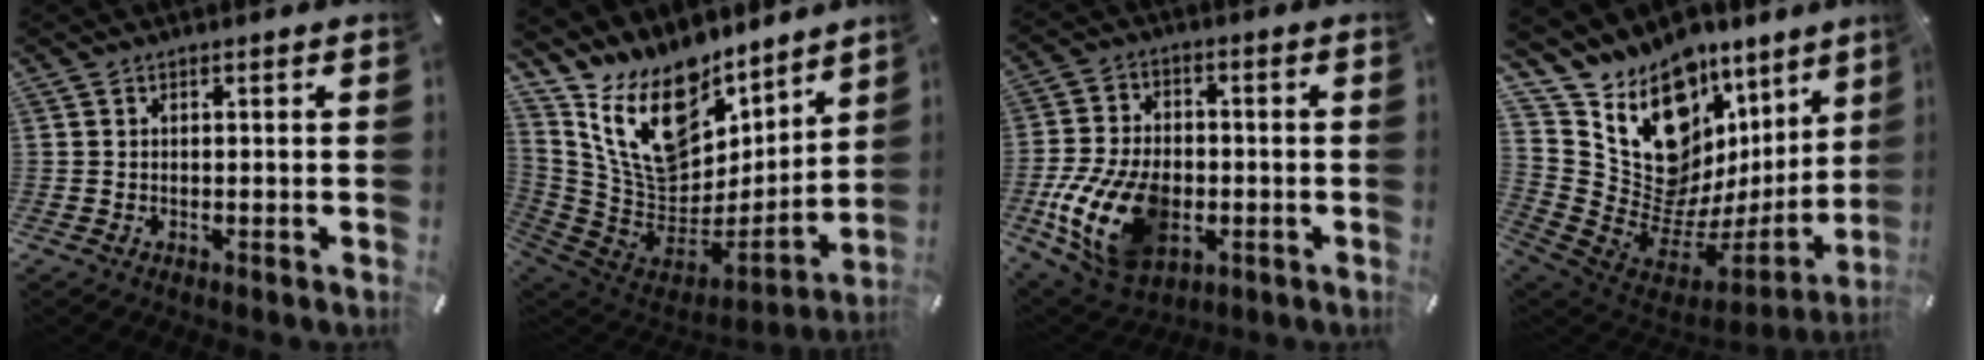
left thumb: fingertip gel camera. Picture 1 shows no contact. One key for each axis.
{"total": 19.0, "fx": 10.8, "fy": 11.9, "fz": 10.2, "tx": -0.182, "ty": -0.089, "tz": 0.197}
{"total": 17.8, "fx": -4.4, "fy": 12.2, "fz": 12.2, "tx": -0.253, "ty": 0.010, "tz": -0.074}
{"total": 16.1, "fx": 7.5, "fy": 12.1, "fz": 7.5, "tx": -0.136, "ty": -0.115, "tz": 0.153}